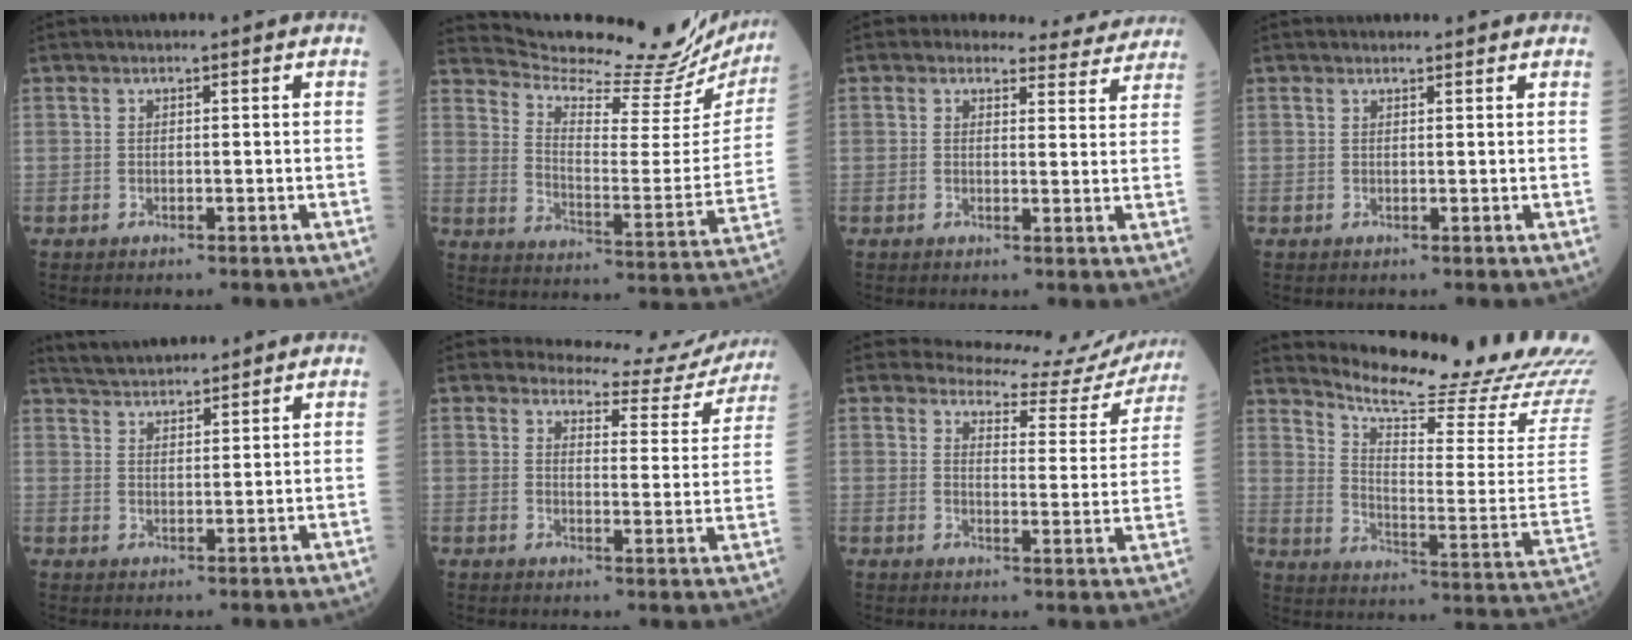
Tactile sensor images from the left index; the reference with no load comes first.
{"total": 25.3, "force": [24.3, 2.8, 6.3], "torque": [-0.102, -0.101, 0.311]}
{"total": 7.5, "force": [6.9, 2.8, -0.1], "torque": [0.030, -0.005, 0.054]}
{"total": 1.7, "force": [1.7, 0.3, 0.3], "torque": [-0.011, 0.005, 0.019]}
{"total": 4.5, "force": [4.4, 0.6, 0.5], "torque": [-0.014, 0.031, 0.077]}
{"total": 11.5, "force": [11.3, 2.1, -0.2], "torque": [0.020, -0.056, 0.111]}
{"total": 13.7, "force": [13.4, 2.9, 0.3], "torque": [0.017, -0.065, 0.133]}
{"total": 23.4, "force": [22.0, -0.1, 8.0], "torque": [-0.144, -0.122, 0.284]}